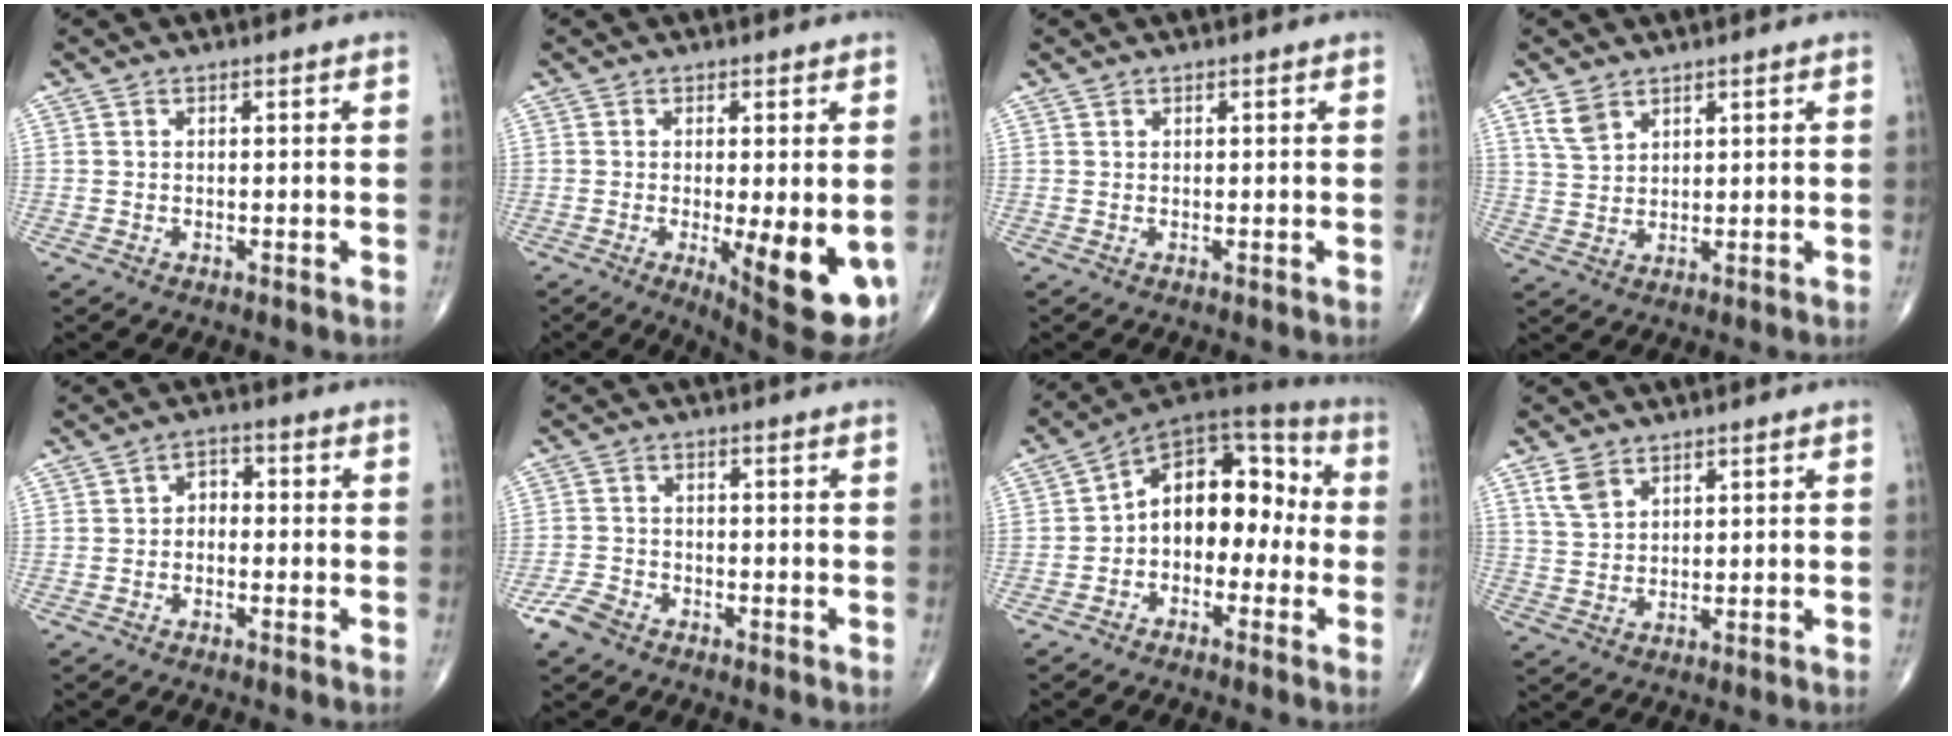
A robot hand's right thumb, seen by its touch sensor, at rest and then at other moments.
{"total": 13.3, "force": [-3.1, 3.8, 12.4], "torque": [-0.147, -0.024, -0.030]}
{"total": 0.0}
{"total": 4.3, "force": [2.8, 2.5, 2.0], "torque": [-0.033, -0.009, 0.064]}
{"total": 3.1, "force": [-0.7, 2.3, 2.0], "torque": [-0.014, 0.020, -0.026]}
{"total": 4.7, "force": [-3.2, 2.8, 1.9], "torque": [-0.039, 0.012, -0.062]}
{"total": 13.9, "force": [-1.6, 9.4, 10.1], "torque": [-0.103, 0.053, -0.045]}
{"total": 4.4, "force": [2.7, 2.7, 2.2], "torque": [-0.035, -0.008, 0.061]}